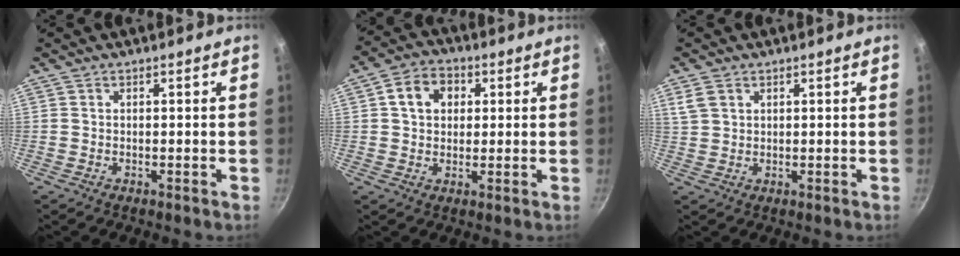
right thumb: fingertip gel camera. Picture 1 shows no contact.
{"total": 7.4, "force": [2.0, 5.8, 4.2], "torque": [-0.047, 0.009, 0.024]}
{"total": 3.8, "force": [1.8, 2.7, 2.0], "torque": [-0.033, -0.002, 0.040]}